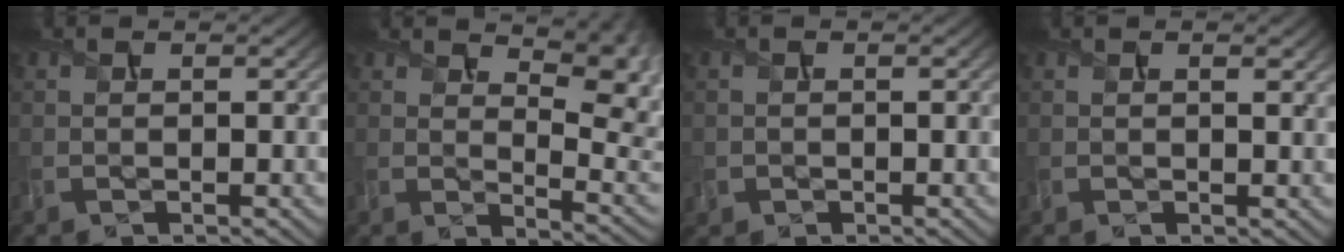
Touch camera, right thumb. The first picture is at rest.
{"total": 10.6, "force": [5.6, 4.0, 8.1], "torque": [-0.108, 0.008, 0.076]}
{"total": 0.9, "force": [-0.3, 0.8, -0.3], "torque": [0.003, -0.007, -0.002]}
{"total": 1.8, "force": [1.0, 0.5, 1.5], "torque": [-0.026, 0.000, 0.019]}